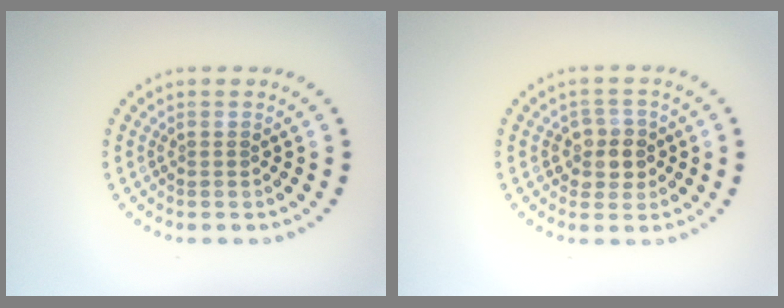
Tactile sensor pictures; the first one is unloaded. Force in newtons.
{"total": 2.6, "press": 2.4, "slide": 1.1}